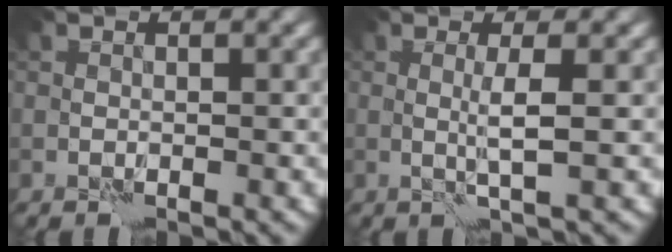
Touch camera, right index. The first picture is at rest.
{"total": 2.0, "force": [0.5, -0.2, 2.0], "torque": [-0.038, -0.005, 0.007]}